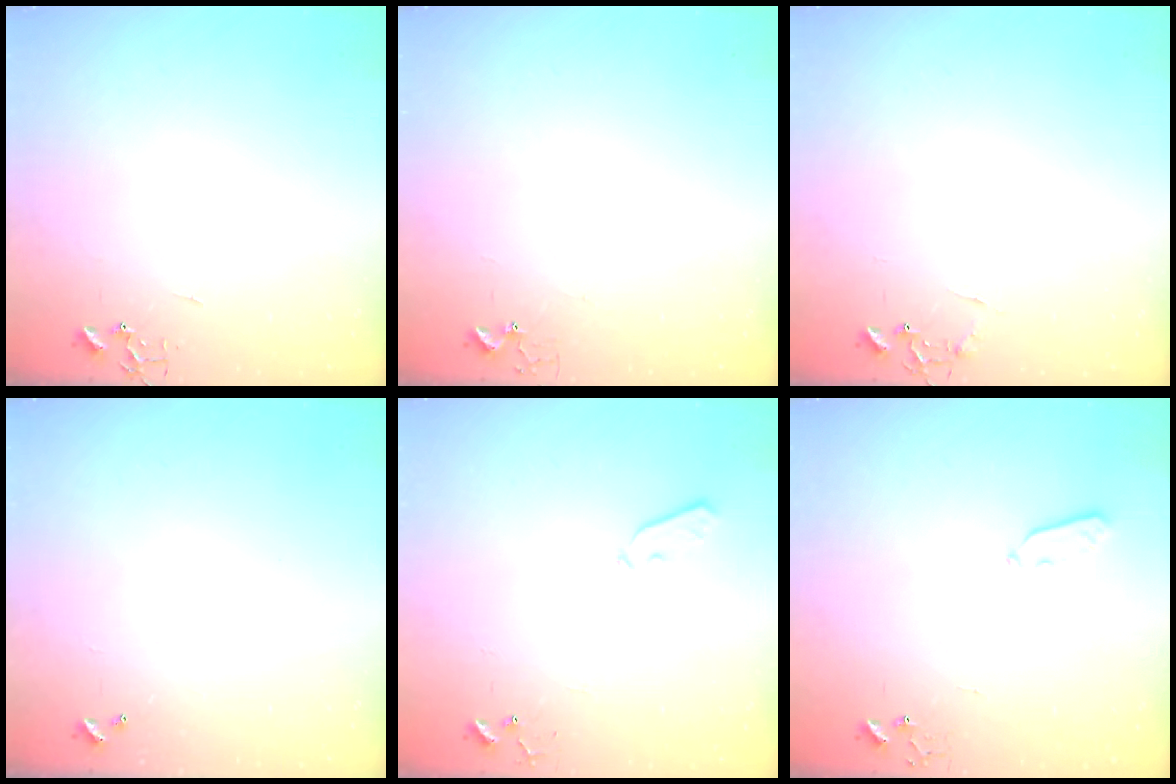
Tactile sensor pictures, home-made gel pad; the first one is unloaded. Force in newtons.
{"total": 2.7, "press": 2.7, "slide": 0.2}
{"total": 6.4, "press": 6.4, "slide": 0.4}
{"total": 0.0}
{"total": 3.7, "press": 3.6, "slide": 0.6}
{"total": 3.5, "press": 3.3, "slide": 1.0}